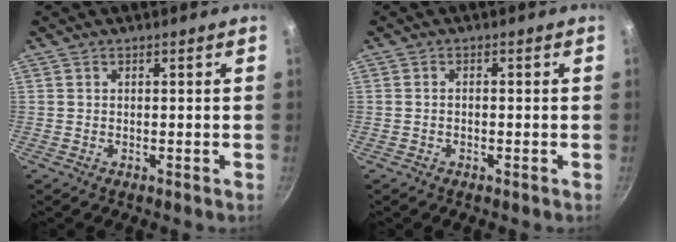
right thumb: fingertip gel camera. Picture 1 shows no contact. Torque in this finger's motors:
{"motor_torque": [-0.49, 0.21, -0.48, 0.07, 0.05]}